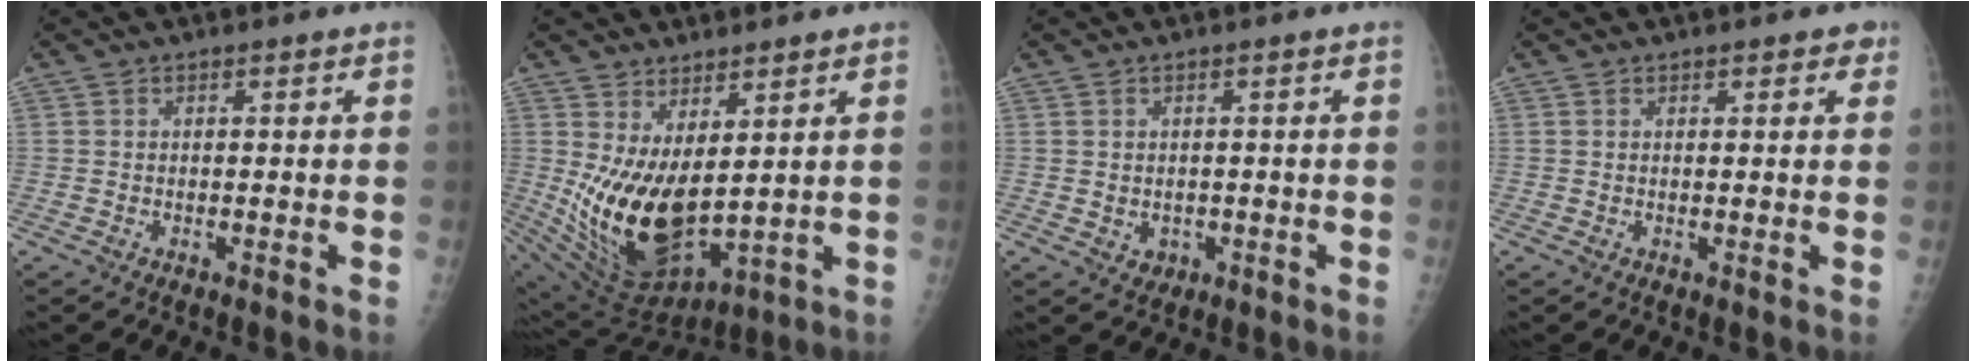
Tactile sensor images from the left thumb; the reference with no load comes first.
{"total": 15.4, "force": [2.6, 7.8, 13.0], "torque": [-0.231, -0.049, 0.080]}
{"total": 2.1, "force": [-0.3, 1.8, 0.9], "torque": [-0.008, 0.000, 0.005]}
{"total": 2.0, "force": [1.3, 1.1, 1.0], "torque": [0.008, -0.002, 0.011]}